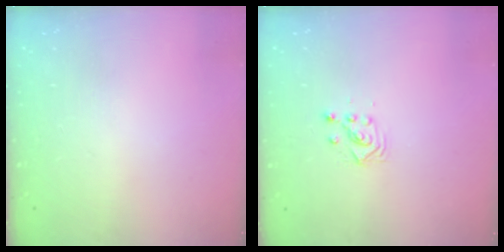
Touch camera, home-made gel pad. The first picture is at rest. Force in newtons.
{"total": 3.0, "press": 3.0, "slide": 0.1}